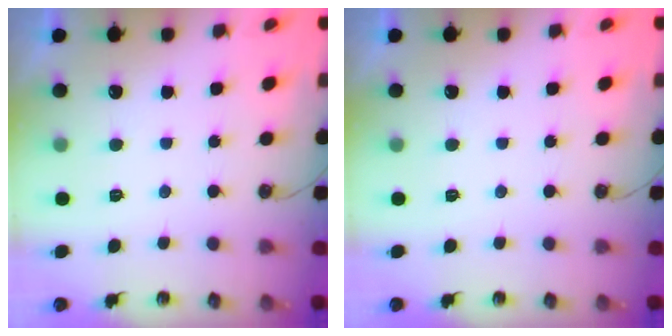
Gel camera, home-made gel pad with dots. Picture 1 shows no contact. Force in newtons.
{"total": 0.0}